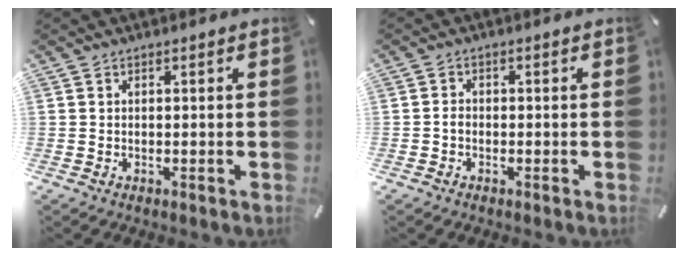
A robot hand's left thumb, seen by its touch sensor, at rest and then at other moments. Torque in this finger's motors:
{"motor_torque": [-0.15, -0.40, 0.03, -0.04, 0.00]}